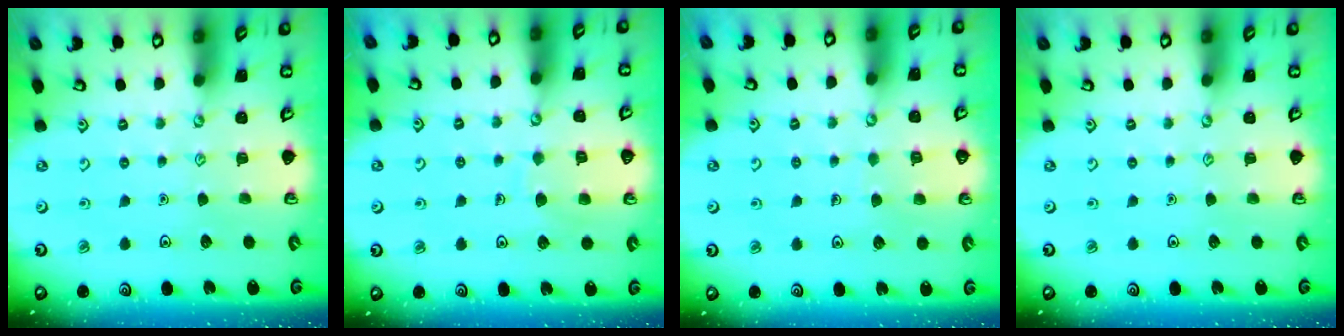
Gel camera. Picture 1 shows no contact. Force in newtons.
{"total": 6.7, "press": 6.6, "slide": 0.7}
{"total": 3.7, "press": 3.7, "slide": 0.2}
{"total": 0.0}